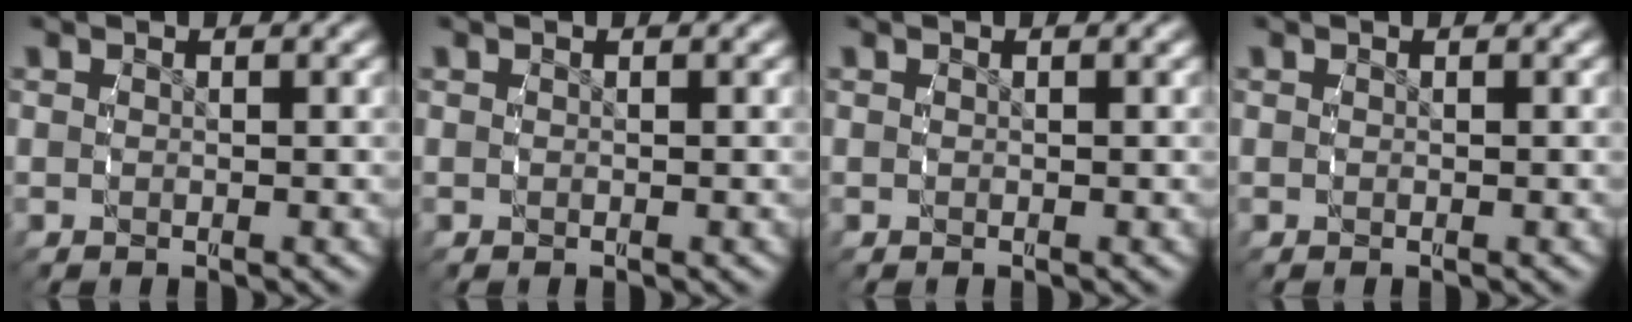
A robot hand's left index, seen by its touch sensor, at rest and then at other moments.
{"total": 0.0}
{"total": 0.0}
{"total": 0.0}